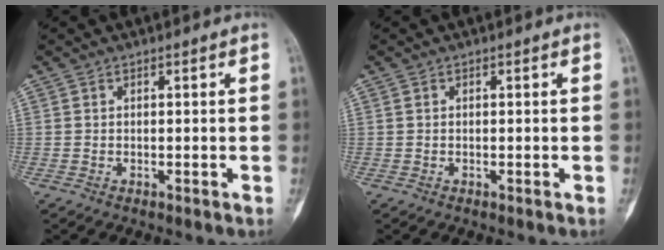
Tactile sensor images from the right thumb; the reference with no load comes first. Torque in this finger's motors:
{"motor_torque": [0.06, -0.20, 0.33, -0.15, -0.02]}